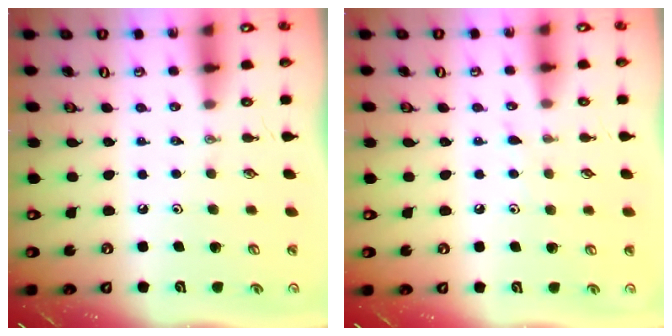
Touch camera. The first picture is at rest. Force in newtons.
{"total": 3.9, "press": 3.8, "slide": 0.5}